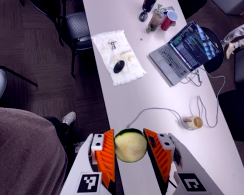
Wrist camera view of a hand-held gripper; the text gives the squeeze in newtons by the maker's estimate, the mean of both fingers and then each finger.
{"total": 9.3, "left": 9.2, "right": 9.4}